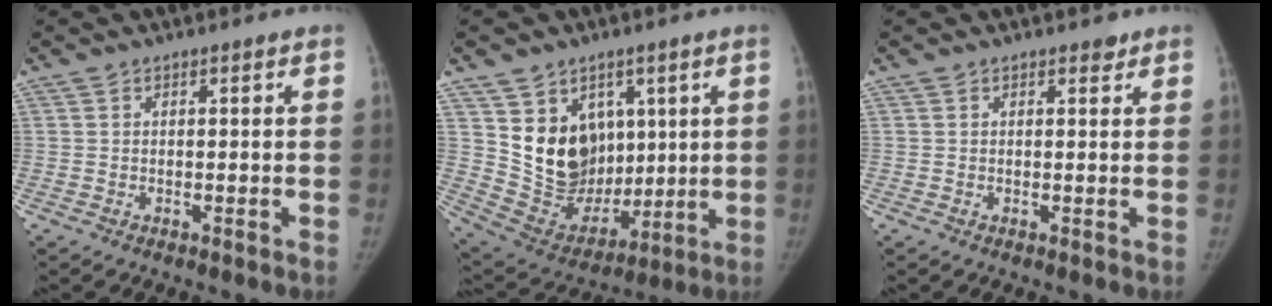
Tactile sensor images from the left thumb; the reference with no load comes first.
{"total": 15.0, "force": [4.7, 12.0, 7.7], "torque": [-0.085, -0.034, 0.114]}
{"total": 1.1, "force": [0.8, 0.6, 0.4], "torque": [0.002, -0.006, 0.008]}